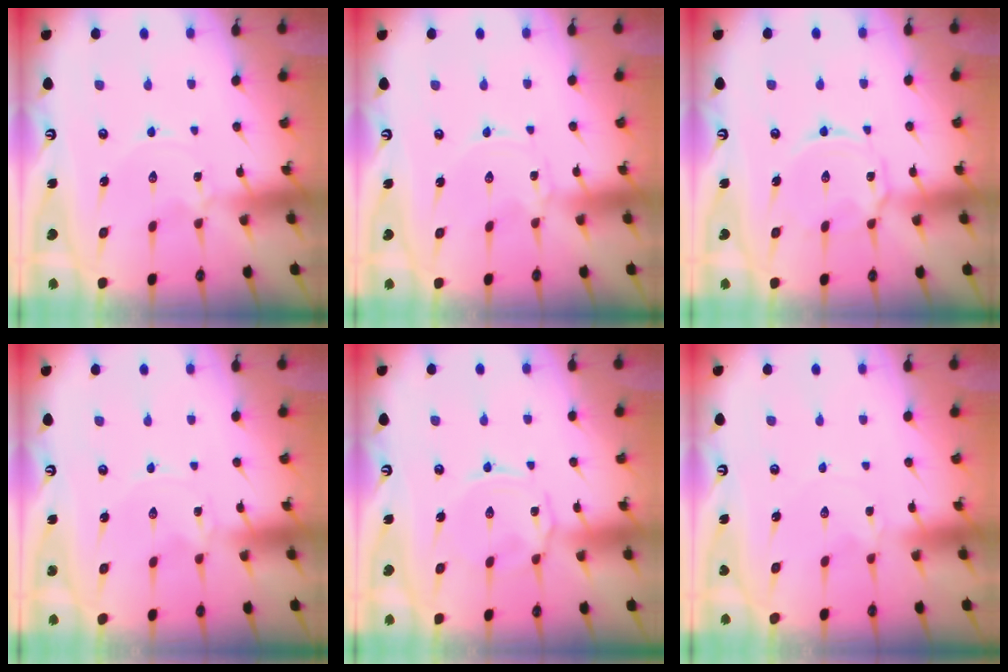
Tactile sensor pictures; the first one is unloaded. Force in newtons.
{"total": 0.0}
{"total": 5.2, "press": 5.1, "slide": 0.4}
{"total": 0.0}
{"total": 2.2, "press": 2.2, "slide": 0.6}
{"total": 0.9, "press": 0.9, "slide": 0.1}